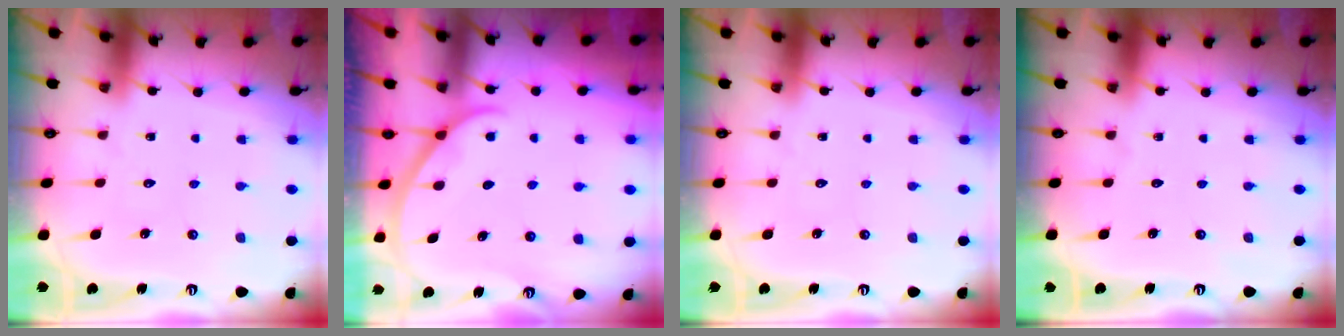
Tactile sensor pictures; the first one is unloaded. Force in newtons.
{"total": 2.3, "press": 2.2, "slide": 0.3}
{"total": 0.0}
{"total": 0.0}